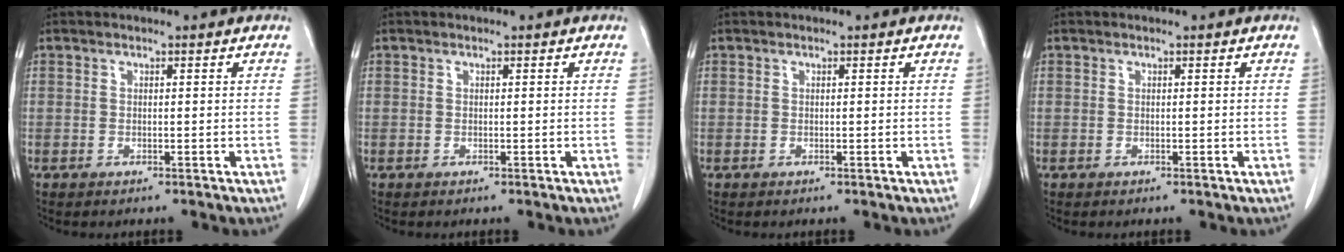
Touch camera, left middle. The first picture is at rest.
{"total": 0.0}
{"total": 0.0}
{"total": 0.0}